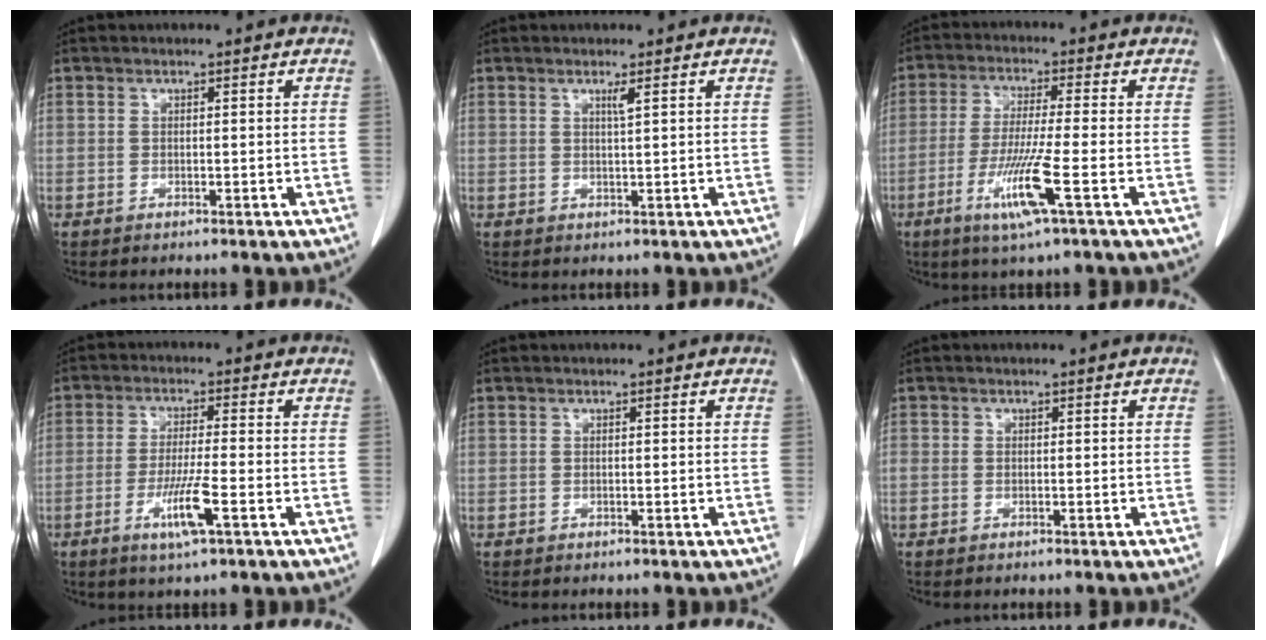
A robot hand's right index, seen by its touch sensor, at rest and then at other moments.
{"total": 1.2, "force": [0.7, -0.3, 1.0], "torque": [-0.019, -0.005, 0.013]}
{"total": 9.0, "force": [-3.6, -0.7, 8.2], "torque": [-0.163, -0.023, -0.072]}
{"total": 6.8, "force": [-2.9, 0.0, 6.2], "torque": [-0.118, -0.014, -0.054]}
{"total": 0.0}
{"total": 0.7, "force": [-0.2, 0.5, 0.4], "torque": [-0.010, 0.003, -0.005]}